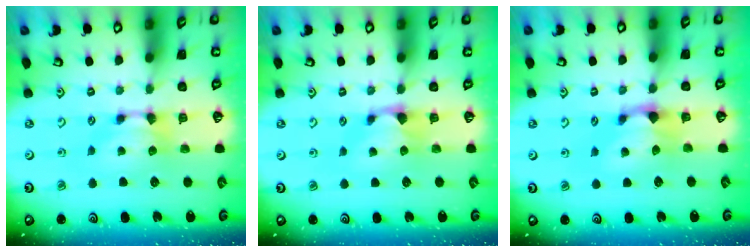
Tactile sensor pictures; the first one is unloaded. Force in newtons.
{"total": 1.2, "press": 0.7, "slide": 1.0}
{"total": 1.2, "press": 0.1, "slide": 1.2}